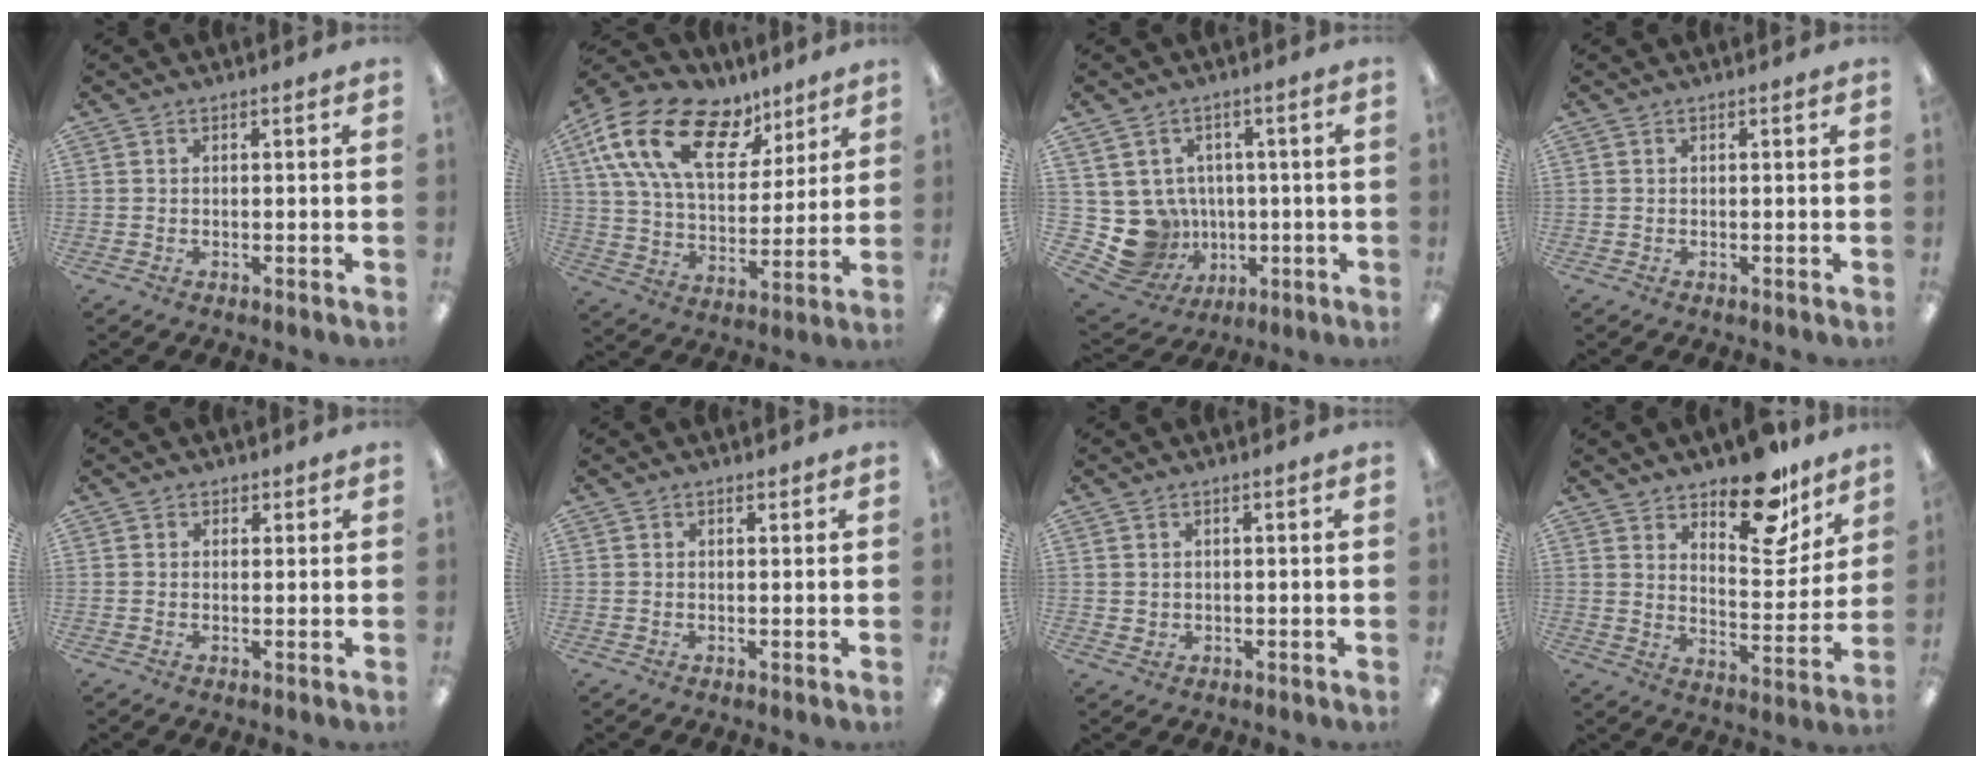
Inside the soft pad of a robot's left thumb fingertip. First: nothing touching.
{"total": 21.6, "force": [11.0, 12.1, 14.0], "torque": [-0.274, -0.039, 0.200]}
{"total": 10.5, "force": [-1.2, 10.0, 3.0], "torque": [-0.095, -0.002, -0.008]}
{"total": 0.0}
{"total": 1.4, "force": [0.7, 1.1, 0.2], "torque": [0.004, -0.001, 0.012]}
{"total": 0.7, "force": [0.5, 0.4, 0.1], "torque": [0.005, -0.003, 0.009]}
{"total": 1.4, "force": [0.8, 1.2, 0.0], "torque": [-0.002, 0.002, 0.013]}
{"total": 16.0, "force": [12.5, 6.8, 7.4], "torque": [-0.091, -0.088, 0.214]}